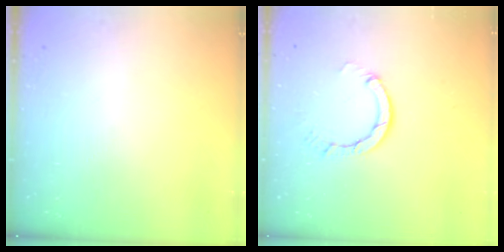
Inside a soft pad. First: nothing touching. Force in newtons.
{"total": 3.9, "press": 3.9, "slide": 0.4}